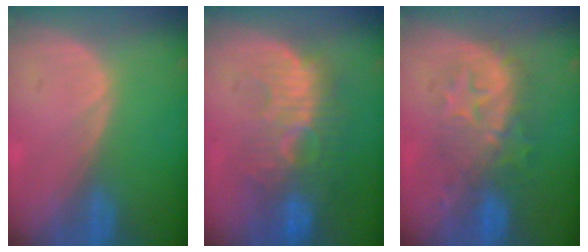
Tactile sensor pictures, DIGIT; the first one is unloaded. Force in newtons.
{"total": 10.7, "press": 9.4, "slide": 5.0}
{"total": 8.4, "press": 8.3, "slide": 1.4}